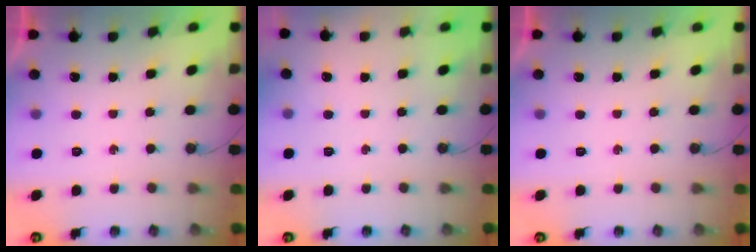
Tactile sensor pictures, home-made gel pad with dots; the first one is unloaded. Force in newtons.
{"total": 0.0}
{"total": 0.0}